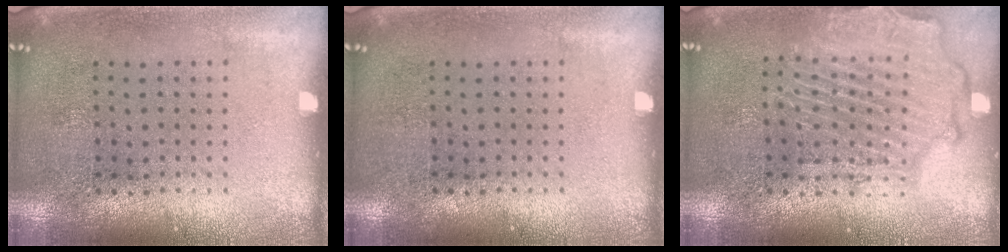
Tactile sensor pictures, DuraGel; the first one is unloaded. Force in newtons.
{"total": 0.0}
{"total": 2.4, "press": 2.2, "slide": 0.8}